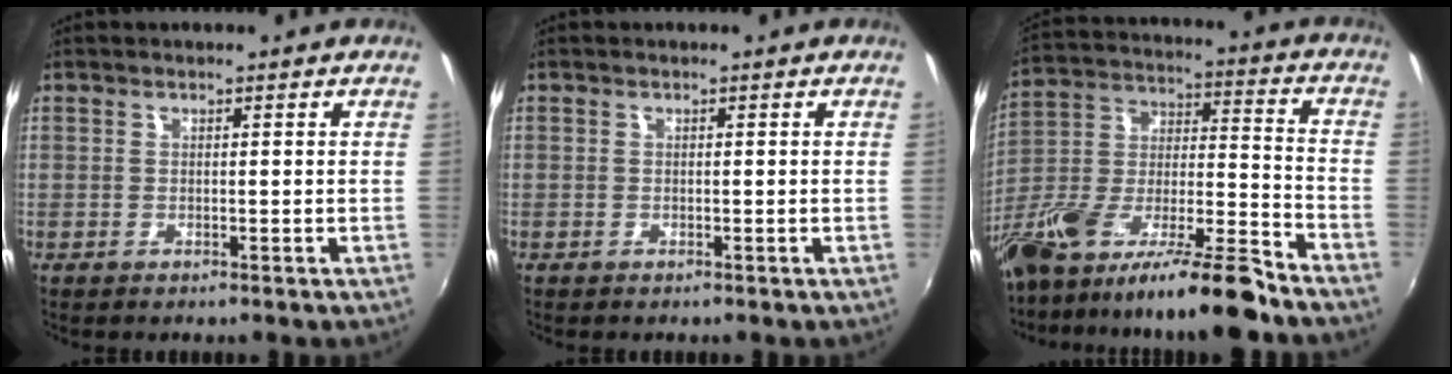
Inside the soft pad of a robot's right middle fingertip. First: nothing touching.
{"total": 0.0}
{"total": 20.8, "force": [-15.3, 2.6, 13.8], "torque": [-0.241, -0.025, -0.269]}